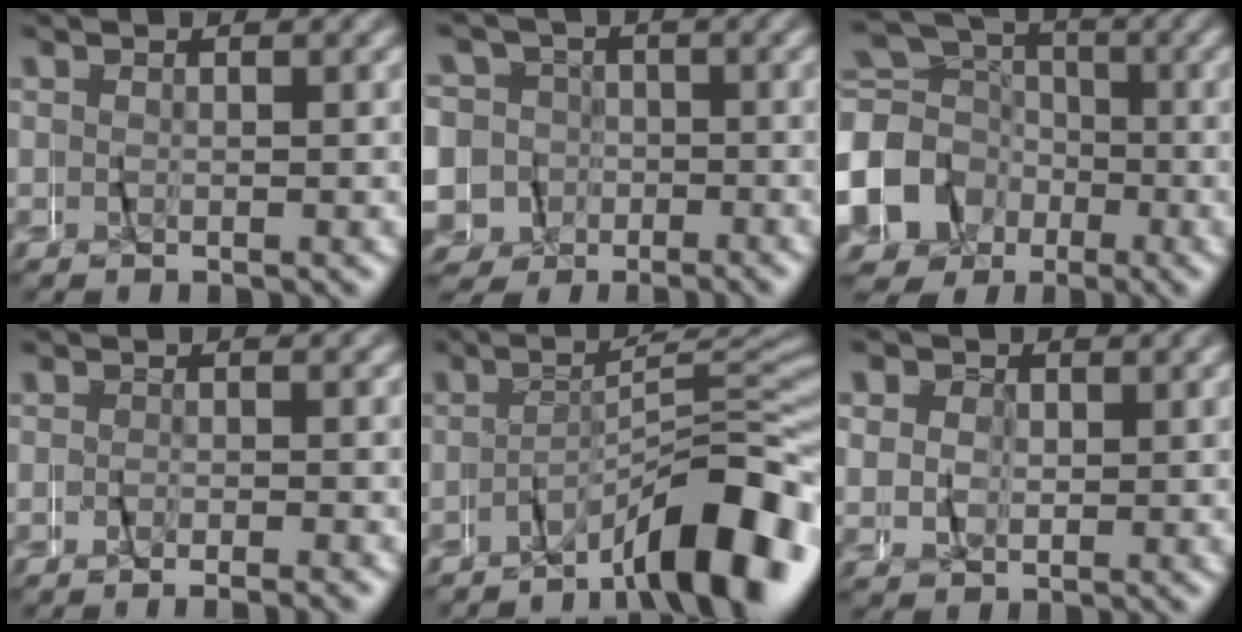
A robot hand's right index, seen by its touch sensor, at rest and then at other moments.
{"total": 12.7, "force": [-3.0, 12.1, 2.5], "torque": [-0.089, -0.052, -0.054]}
{"total": 14.2, "force": [-2.5, 13.1, 5.0], "torque": [-0.111, -0.039, -0.053]}
{"total": 1.7, "force": [-1.7, -0.3, 0.2], "torque": [-0.003, -0.001, -0.031]}
{"total": 9.8, "force": [-6.7, 1.9, 7.0], "torque": [-0.089, 0.002, -0.103]}
{"total": 2.0, "force": [1.3, 1.5, 0.0], "torque": [0.006, 0.003, 0.020]}